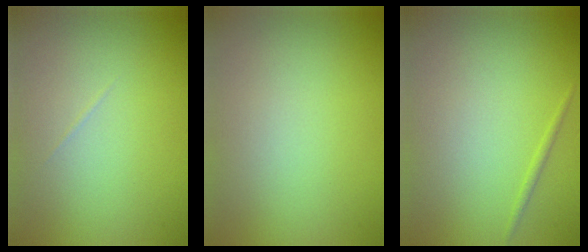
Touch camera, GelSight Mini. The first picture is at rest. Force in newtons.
{"total": 0.0}
{"total": 0.7, "press": 0.6, "slide": 0.1}